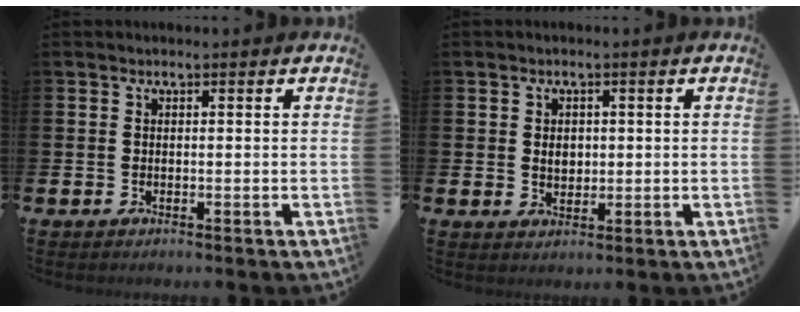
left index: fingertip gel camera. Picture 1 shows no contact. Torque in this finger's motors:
{"motor_torque": [0.77, -0.02, 0.25, 0.10]}